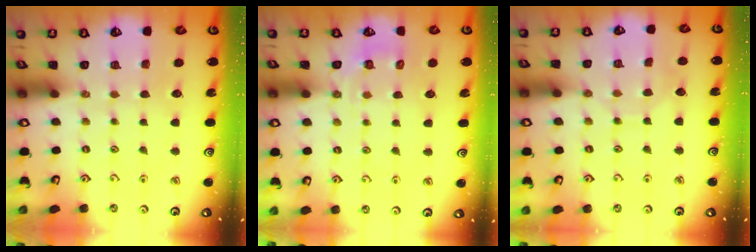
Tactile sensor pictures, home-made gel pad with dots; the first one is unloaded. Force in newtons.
{"total": 4.0, "press": 3.6, "slide": 1.7}
{"total": 3.8, "press": 3.8, "slide": 0.2}